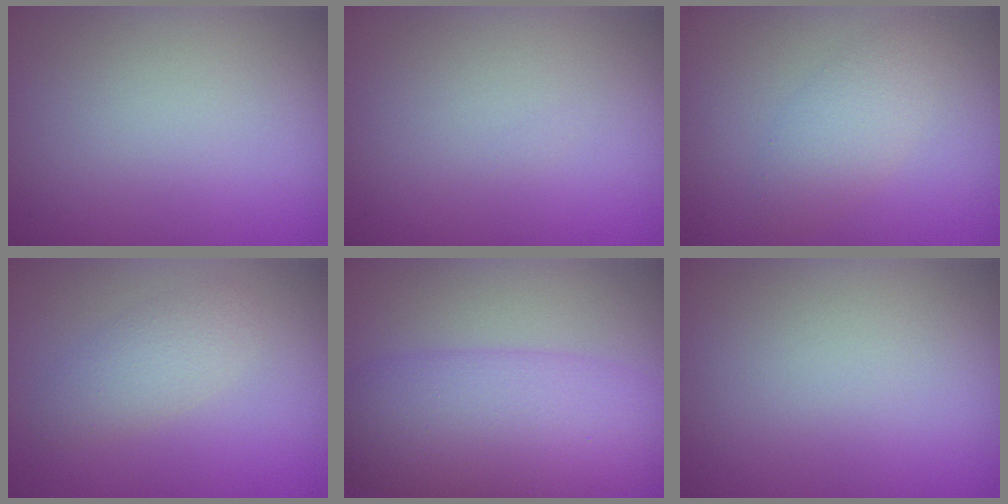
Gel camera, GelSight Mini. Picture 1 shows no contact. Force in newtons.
{"total": 0.0}
{"total": 2.5, "press": 2.5, "slide": 0.2}
{"total": 2.3, "press": 2.3, "slide": 0.1}
{"total": 7.8, "press": 7.8, "slide": 0.2}
{"total": 0.0}